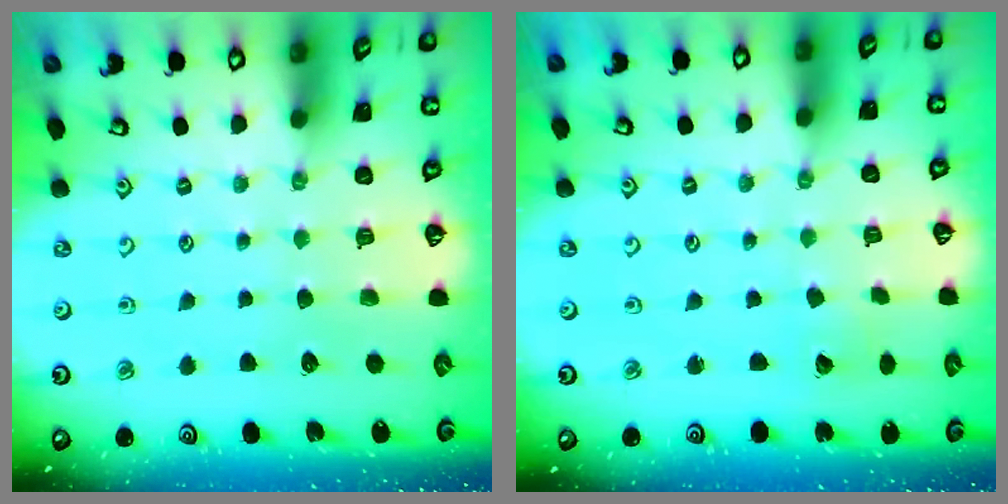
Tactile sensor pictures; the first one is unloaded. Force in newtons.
{"total": 2.4, "press": 2.4, "slide": 0.2}